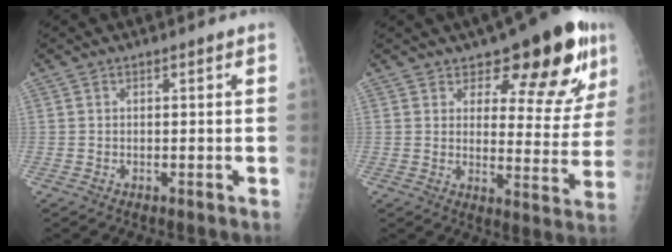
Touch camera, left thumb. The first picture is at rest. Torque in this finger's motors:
{"motor_torque": [0.61, 0.46, 0.10, -0.25, 0.14]}